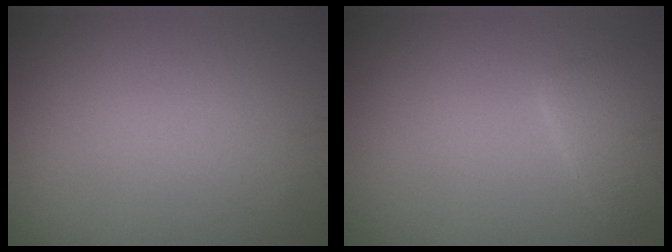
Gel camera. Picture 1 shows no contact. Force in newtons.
{"total": 2.2, "press": 2.2, "slide": 0.1}